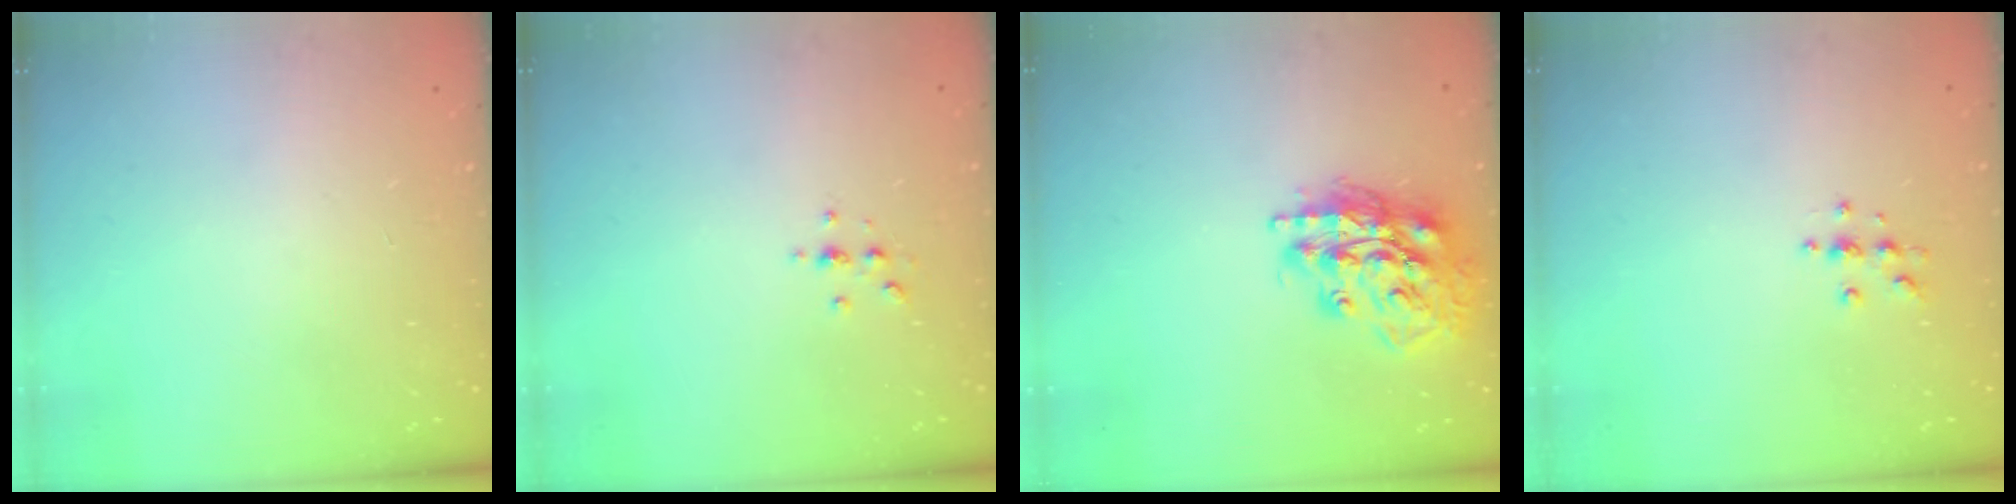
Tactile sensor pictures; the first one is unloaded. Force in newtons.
{"total": 2.4, "press": 2.4, "slide": 0.3}
{"total": 17.0, "press": 16.9, "slide": 2.3}
{"total": 4.7, "press": 4.6, "slide": 0.5}